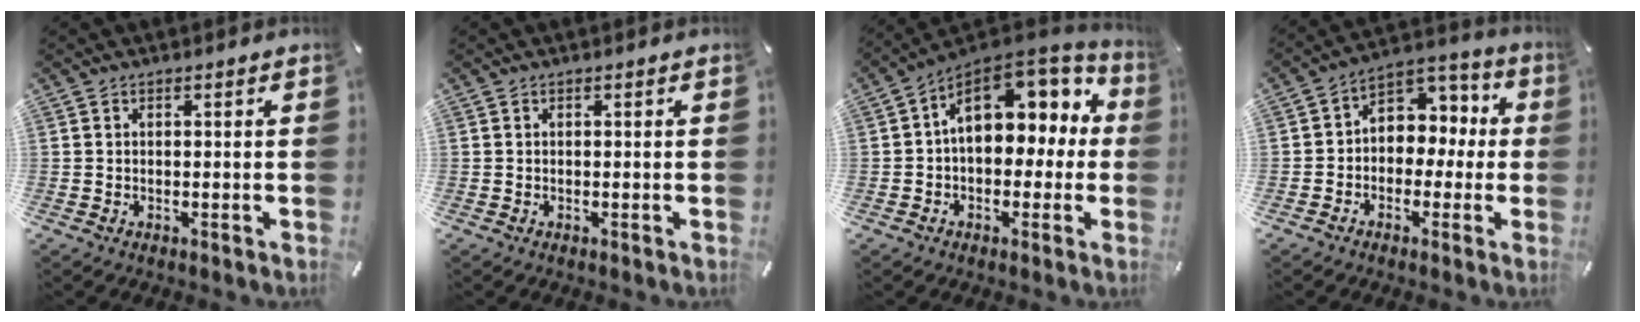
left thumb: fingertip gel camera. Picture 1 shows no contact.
{"total": 0.0}
{"total": 13.9, "force": [4.3, 9.5, 9.1], "torque": [-0.139, -0.025, 0.080]}
{"total": 7.5, "force": [-0.1, 7.1, 2.4], "torque": [-0.040, 0.000, 0.001]}